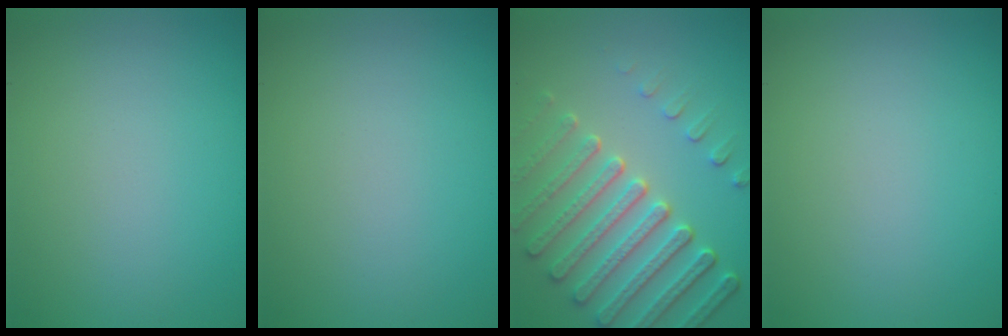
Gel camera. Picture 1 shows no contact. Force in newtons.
{"total": 0.0}
{"total": 6.7, "press": 5.4, "slide": 4.1}
{"total": 0.0}